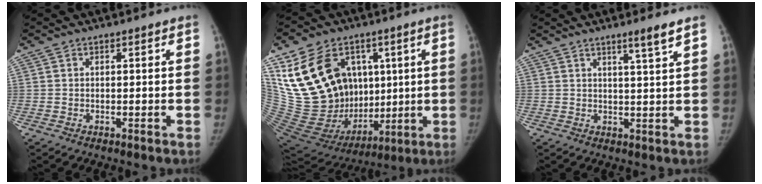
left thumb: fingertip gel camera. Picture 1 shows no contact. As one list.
[{"total": 26.9, "force": [7.1, 19.3, 17.4], "torque": [-0.309, 0.000, 0.154]}, {"total": 3.9, "force": [2.6, -0.6, 2.8], "torque": [-0.044, -0.023, 0.046]}]